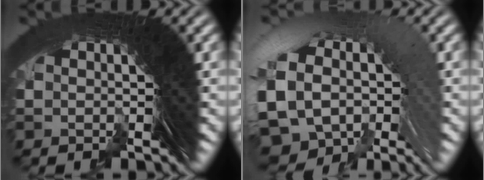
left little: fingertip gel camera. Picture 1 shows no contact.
{"total": 19.1, "force": [-0.7, -4.6, -18.5], "torque": [0.236, 0.018, -0.024]}